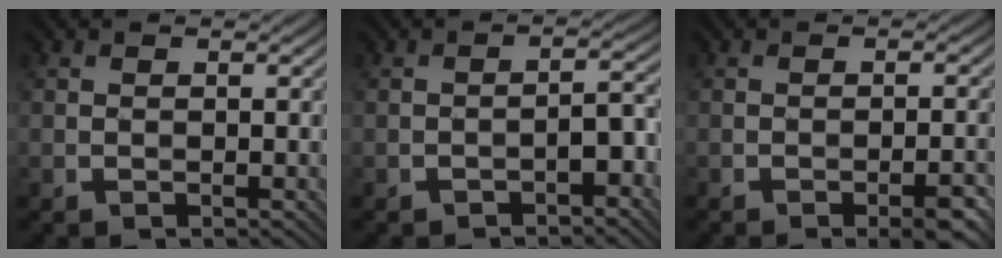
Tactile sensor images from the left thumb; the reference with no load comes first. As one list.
[{"total": 2.5, "force": [-1.8, 0.6, 1.6], "torque": [-0.022, 0.014, -0.031]}, {"total": 2.7, "force": [-1.9, 0.3, 1.9], "torque": [-0.024, 0.006, -0.030]}]